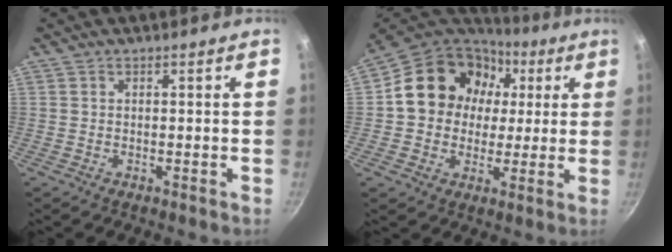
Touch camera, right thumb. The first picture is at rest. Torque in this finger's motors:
{"motor_torque": [1.43, 3.22, 1.13, 0.06, 0.14]}